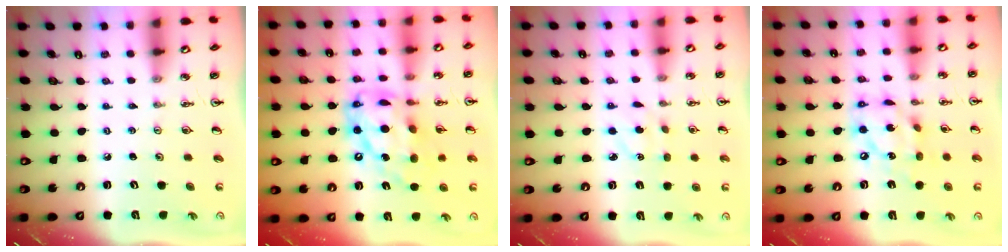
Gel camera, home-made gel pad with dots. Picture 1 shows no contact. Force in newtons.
{"total": 18.3, "press": 18.2, "slide": 1.6}
{"total": 4.0, "press": 3.9, "slide": 0.6}
{"total": 13.7, "press": 13.6, "slide": 1.5}